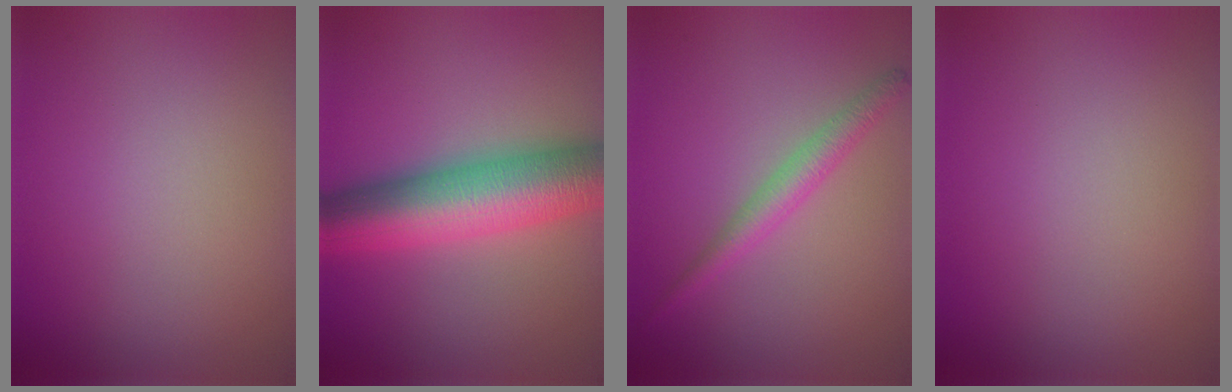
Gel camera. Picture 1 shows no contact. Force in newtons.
{"total": 10.0, "press": 10.0, "slide": 0.1}
{"total": 2.4, "press": 2.4, "slide": 0.1}
{"total": 0.0}